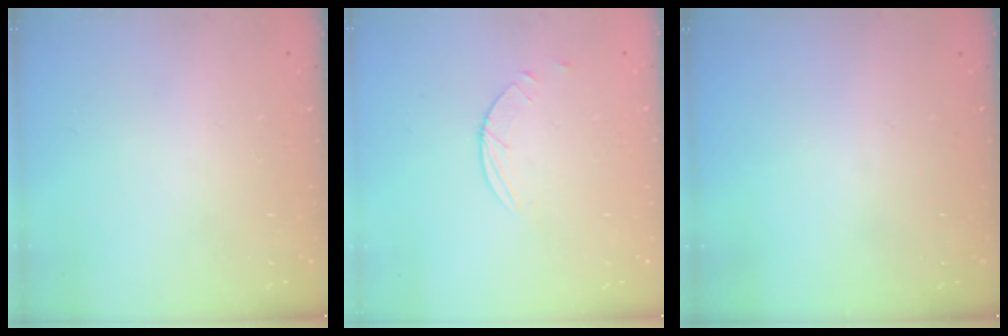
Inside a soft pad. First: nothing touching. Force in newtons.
{"total": 2.9, "press": 2.8, "slide": 0.3}
{"total": 0.0}